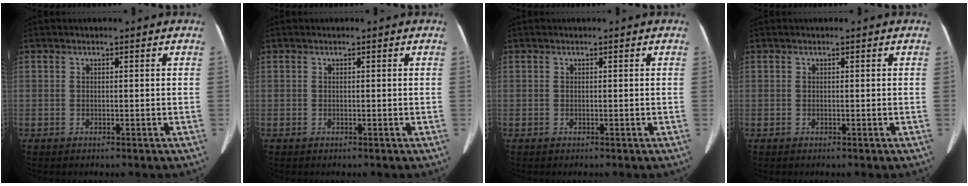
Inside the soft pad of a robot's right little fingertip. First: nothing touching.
{"total": 0.0}
{"total": 0.0}
{"total": 0.0}